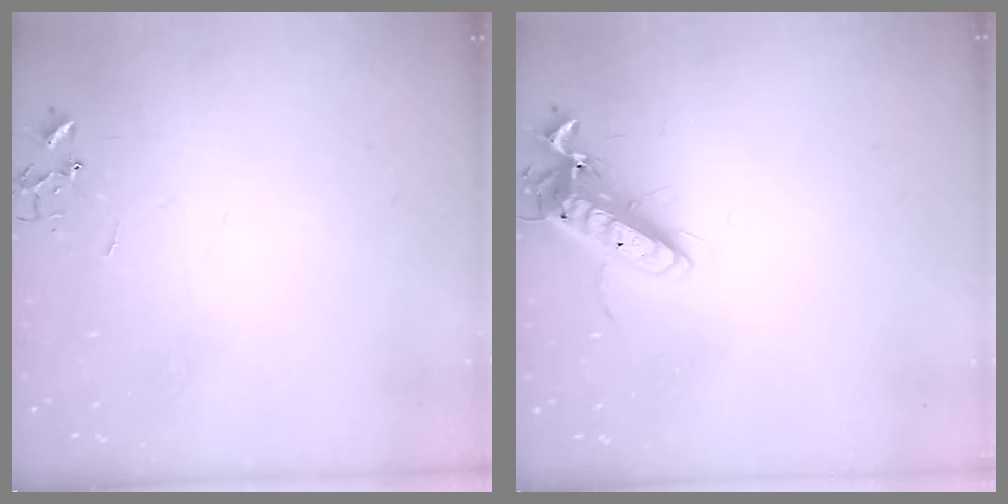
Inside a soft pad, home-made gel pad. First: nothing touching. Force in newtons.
{"total": 13.6, "press": 13.4, "slide": 2.0}